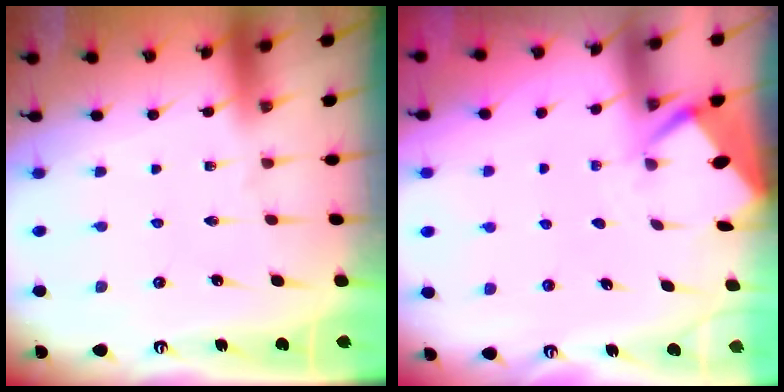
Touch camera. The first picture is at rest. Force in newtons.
{"total": 2.6, "press": 2.6, "slide": 0.4}